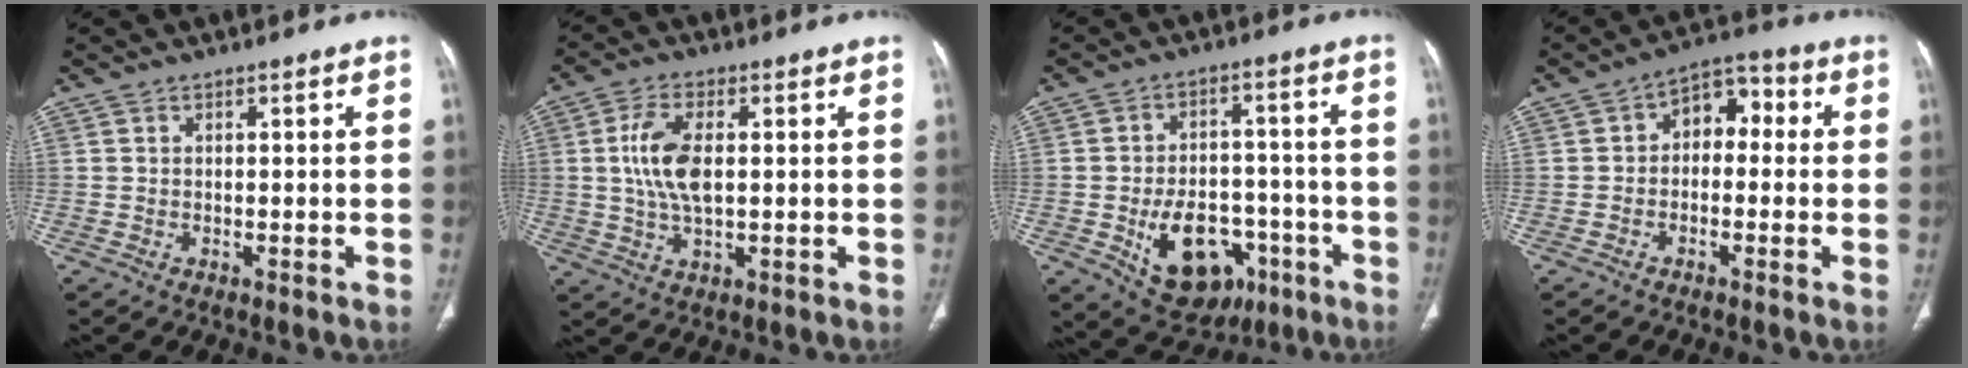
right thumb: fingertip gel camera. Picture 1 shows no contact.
{"total": 8.9, "force": [0.9, 4.3, 7.7], "torque": [-0.165, 0.001, 0.019]}
{"total": 15.5, "force": [-6.0, 10.2, 10.1], "torque": [-0.118, 0.028, -0.075]}
{"total": 7.2, "force": [0.1, 5.0, 5.2], "torque": [-0.047, 0.034, -0.014]}